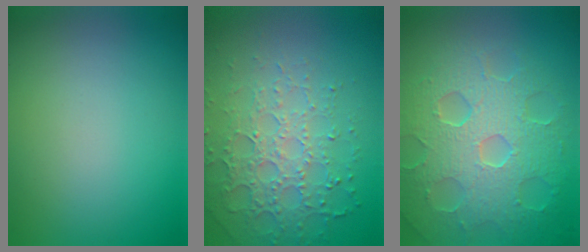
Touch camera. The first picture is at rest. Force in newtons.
{"total": 4.9, "press": 4.3, "slide": 2.3}
{"total": 8.7, "press": 6.0, "slide": 6.2}